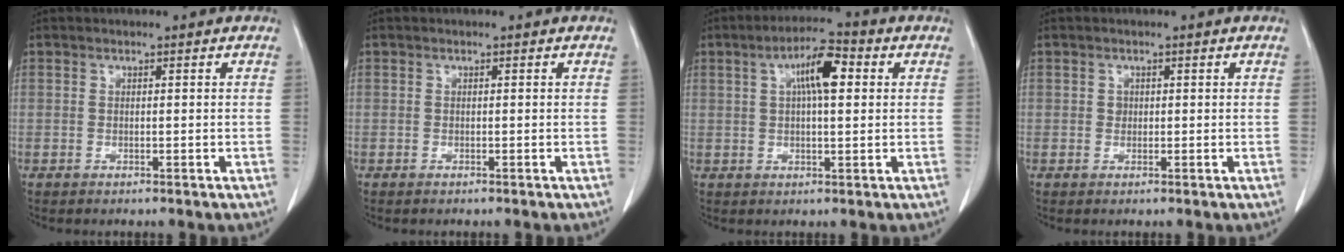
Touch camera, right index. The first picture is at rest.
{"total": 0.0}
{"total": 7.3, "force": [2.0, 1.8, 6.8], "torque": [-0.119, 0.019, 0.032]}
{"total": 0.8, "force": [0.1, 0.8, 0.3], "torque": [-0.002, 0.002, 0.002]}